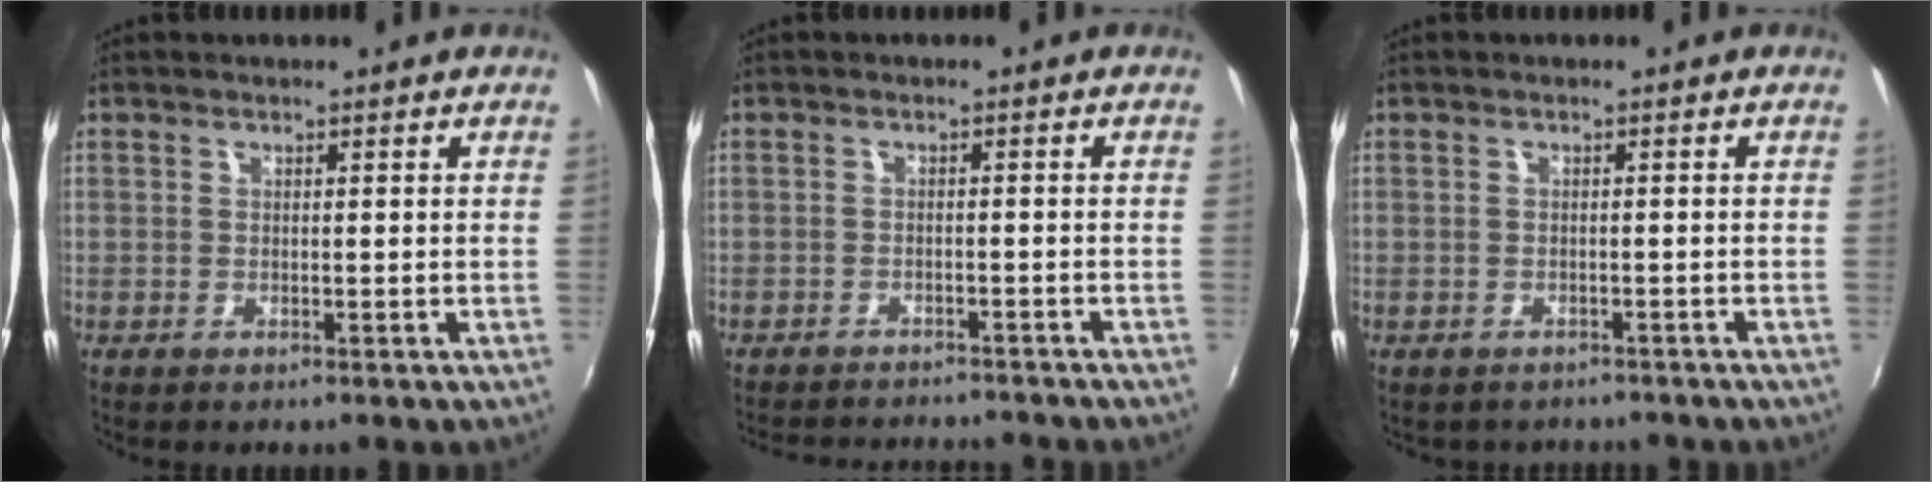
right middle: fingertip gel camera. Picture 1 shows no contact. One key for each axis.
{"total": 10.0, "fx": -9.3, "fy": 1.7, "fz": 3.4, "tx": -0.080, "ty": -0.009, "tz": -0.129}
{"total": 3.1, "fx": -2.7, "fy": 1.3, "fz": 0.7, "tx": -0.018, "ty": -0.011, "tz": -0.032}